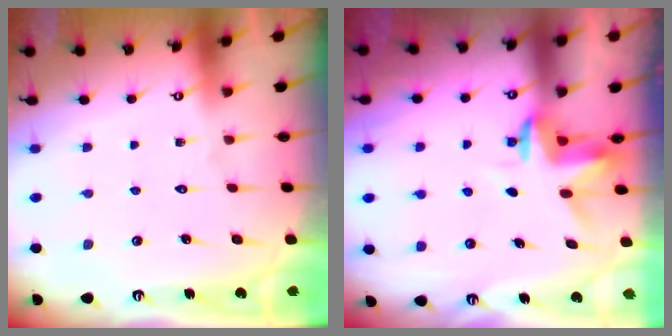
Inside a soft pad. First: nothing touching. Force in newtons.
{"total": 3.6, "press": 3.6, "slide": 0.2}